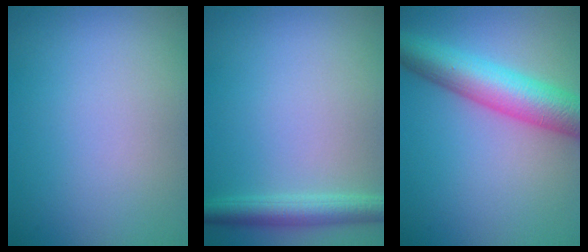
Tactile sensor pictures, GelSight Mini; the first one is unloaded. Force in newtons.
{"total": 3.1, "press": 3.1, "slide": 0.1}
{"total": 7.2, "press": 7.2, "slide": 0.3}